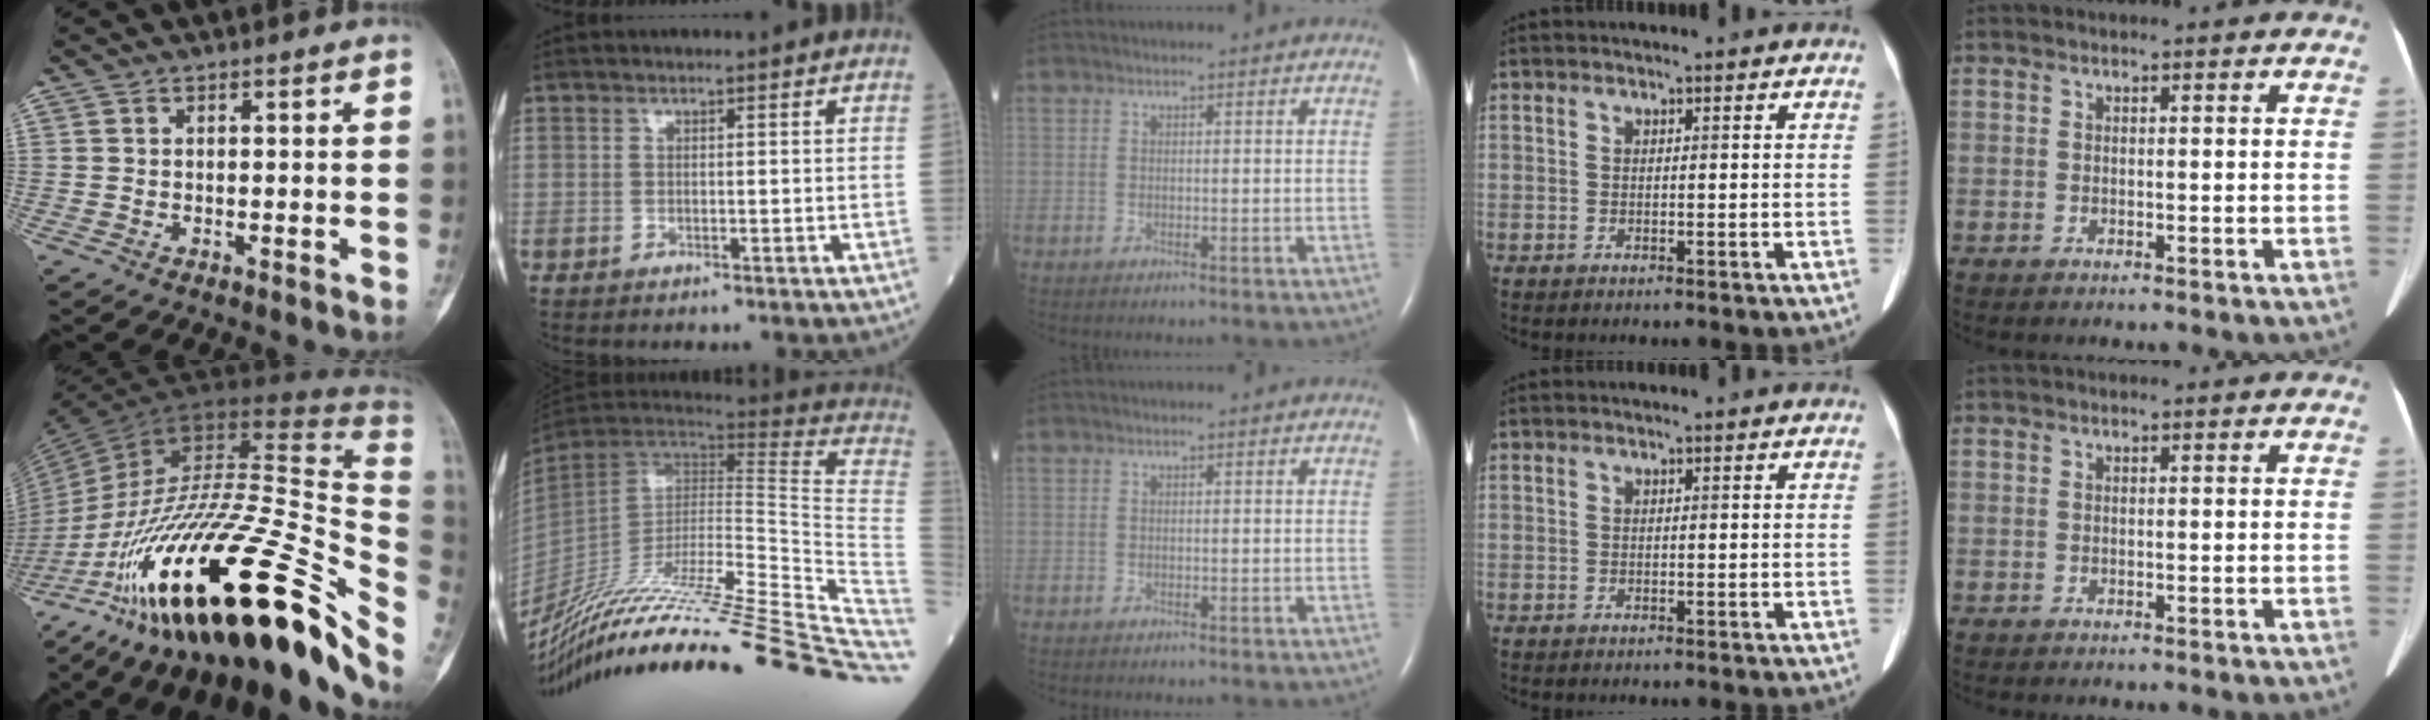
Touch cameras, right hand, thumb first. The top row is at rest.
{"thumb": {"total": 46.2, "force": [-20.2, 14.2, 39.0], "torque": [-0.544, 0.042, -0.322]}, "index": {"total": 40.2, "force": [-33.0, -0.9, 22.9], "torque": [-0.211, -0.084, -0.484]}}